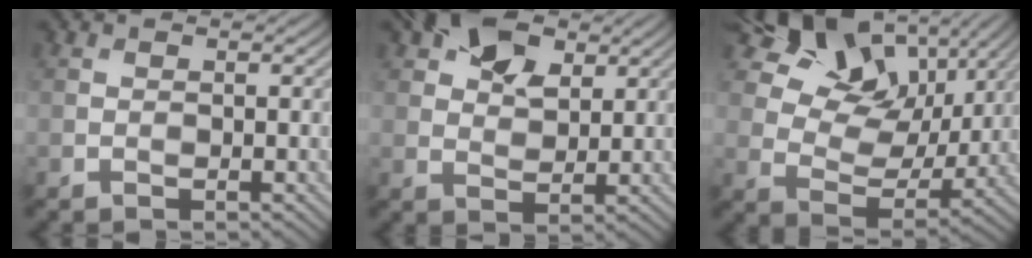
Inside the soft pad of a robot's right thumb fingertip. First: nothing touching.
{"total": 7.6, "force": [4.2, 4.5, 4.5], "torque": [-0.090, 0.006, 0.074]}
{"total": 14.9, "force": [8.9, 8.9, 8.1], "torque": [-0.164, 0.017, 0.148]}